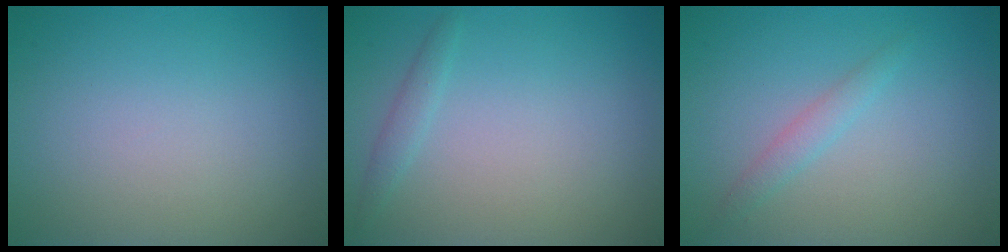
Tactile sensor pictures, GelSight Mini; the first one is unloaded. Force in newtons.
{"total": 1.0, "press": 1.0, "slide": 0.1}
{"total": 1.3, "press": 1.3, "slide": 0.1}